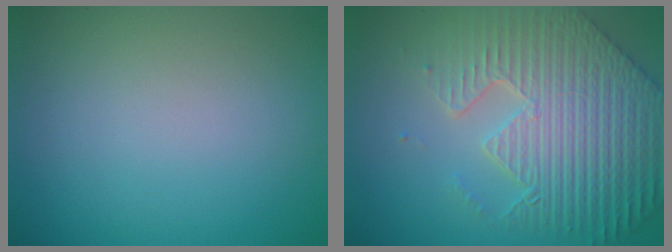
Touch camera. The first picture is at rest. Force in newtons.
{"total": 8.6, "press": 6.5, "slide": 5.6}